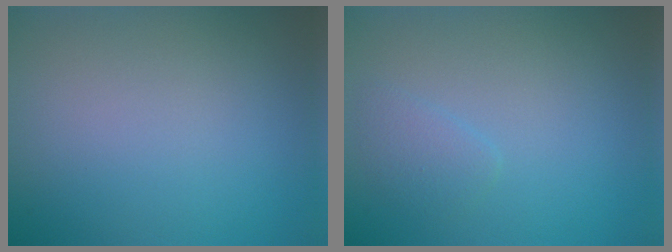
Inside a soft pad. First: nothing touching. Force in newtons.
{"total": 1.3, "press": 1.3, "slide": 0.1}